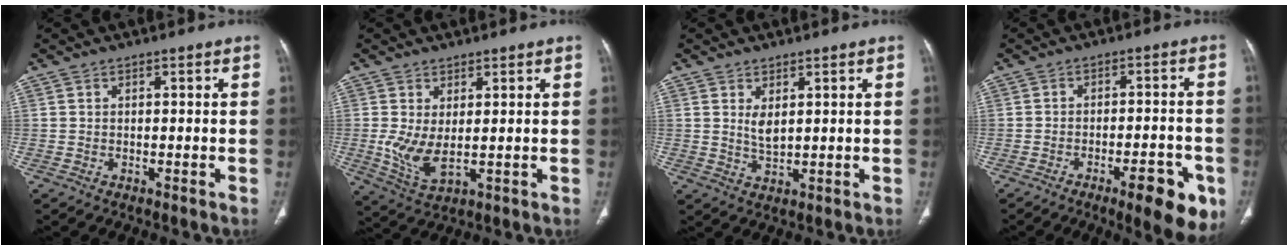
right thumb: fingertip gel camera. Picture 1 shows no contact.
{"total": 6.3, "force": [0.5, 2.8, 5.6], "torque": [-0.117, -0.017, 0.020]}
{"total": 3.3, "force": [1.2, 1.4, 2.6], "torque": [-0.046, -0.016, 0.030]}
{"total": 10.8, "force": [-5.3, 3.1, 8.9], "torque": [-0.102, 0.018, -0.065]}